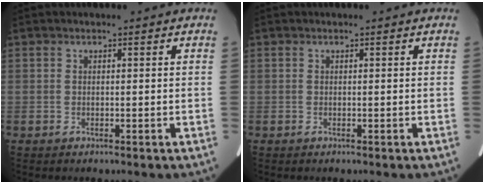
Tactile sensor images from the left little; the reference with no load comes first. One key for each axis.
{"total": 0.0}